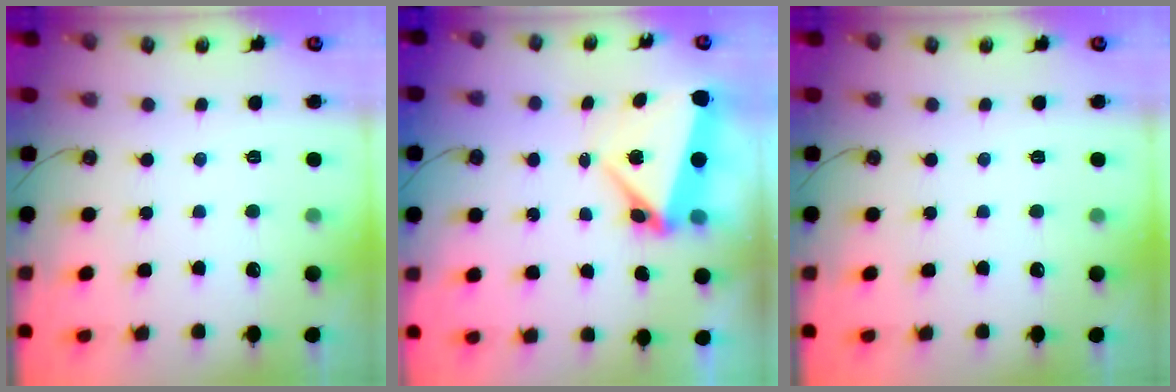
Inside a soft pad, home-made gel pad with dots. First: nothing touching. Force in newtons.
{"total": 6.8, "press": 6.5, "slide": 2.2}
{"total": 0.0}